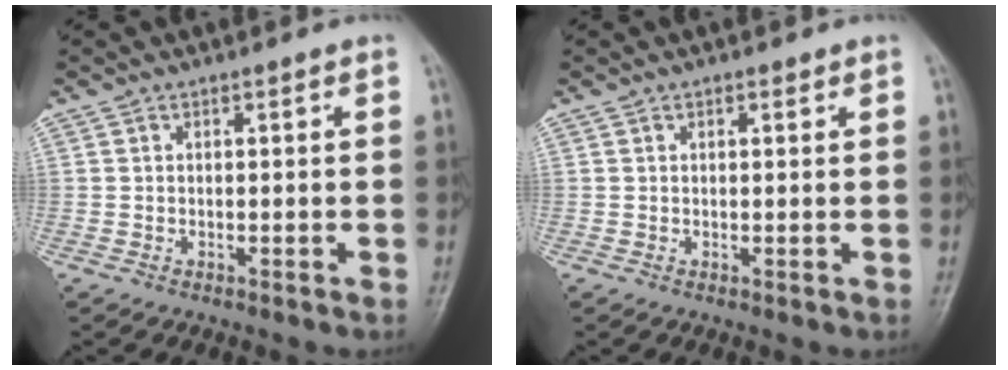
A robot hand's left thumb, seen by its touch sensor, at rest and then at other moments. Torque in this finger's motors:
{"motor_torque": [-0.30, -0.02, -0.28, 0.02, 0.00]}